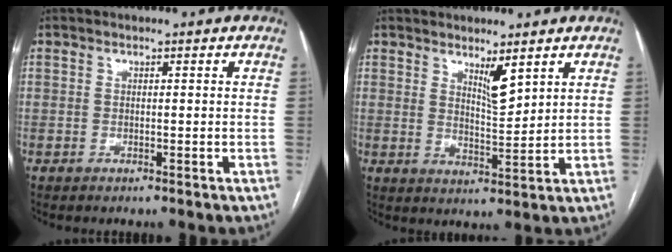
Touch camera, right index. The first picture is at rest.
{"total": 4.2, "force": [2.8, 0.7, 3.1], "torque": [-0.057, -0.013, 0.054]}